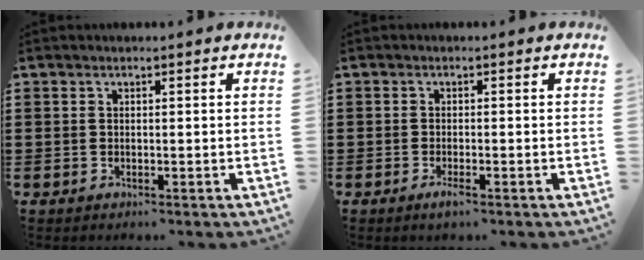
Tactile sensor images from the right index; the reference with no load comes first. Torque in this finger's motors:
{"motor_torque": [0.68, 0.78, 0.20, 0.09]}